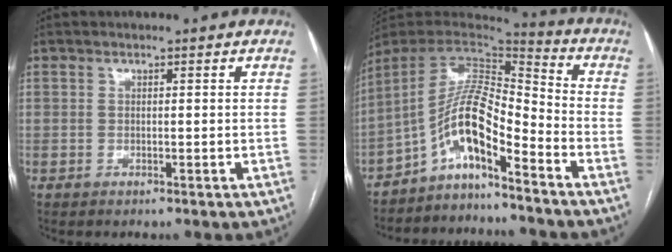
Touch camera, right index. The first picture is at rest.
{"total": 11.3, "force": [-6.7, 1.9, 9.0], "torque": [-0.155, 0.025, -0.119]}